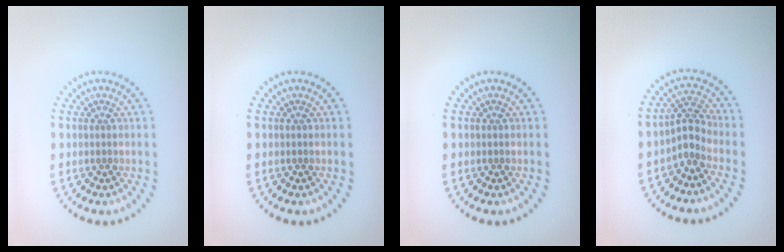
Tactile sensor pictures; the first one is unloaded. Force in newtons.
{"total": 0.0}
{"total": 0.0}
{"total": 2.3, "press": 1.5, "slide": 1.7}